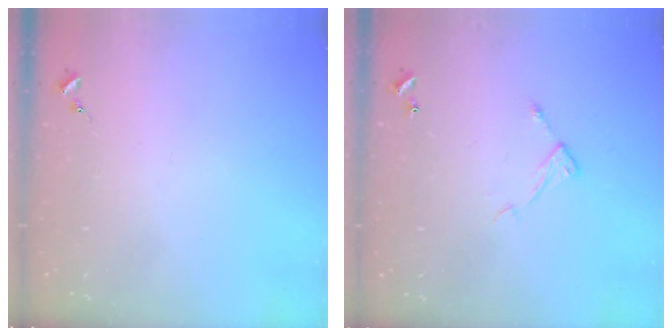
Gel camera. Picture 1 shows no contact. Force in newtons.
{"total": 6.5, "press": 6.5, "slide": 0.3}